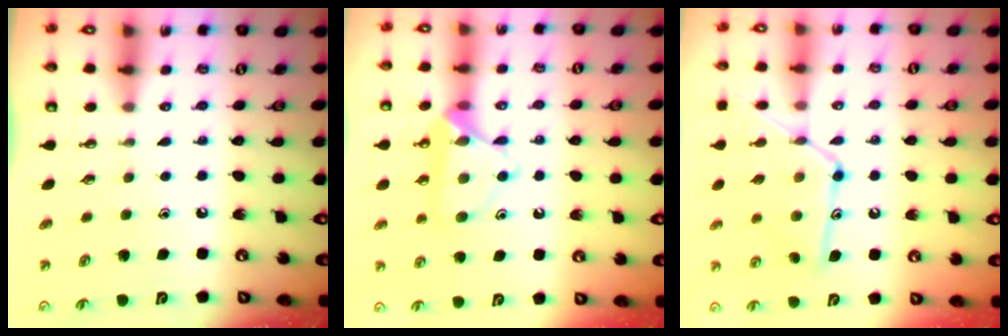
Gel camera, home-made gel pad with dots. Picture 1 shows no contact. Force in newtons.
{"total": 13.0, "press": 13.0, "slide": 0.5}
{"total": 14.3, "press": 14.3, "slide": 1.0}